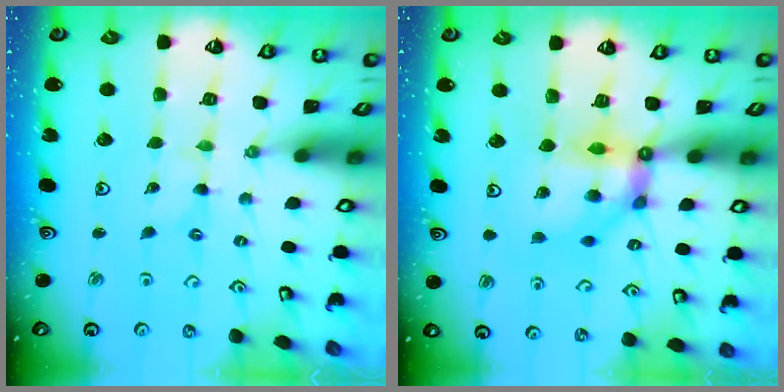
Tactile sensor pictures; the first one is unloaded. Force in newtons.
{"total": 9.1, "press": 9.0, "slide": 1.1}